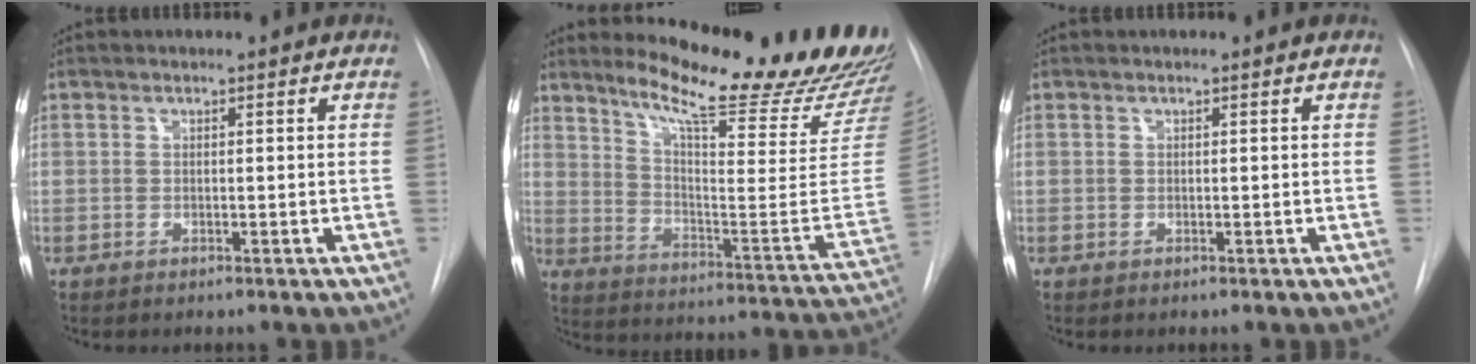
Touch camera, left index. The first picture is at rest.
{"total": 24.6, "force": [21.0, 1.8, 12.8], "torque": [-0.192, -0.114, 0.271]}
{"total": 0.7, "force": [-0.7, -0.1, -0.1], "torque": [0.002, -0.006, -0.011]}